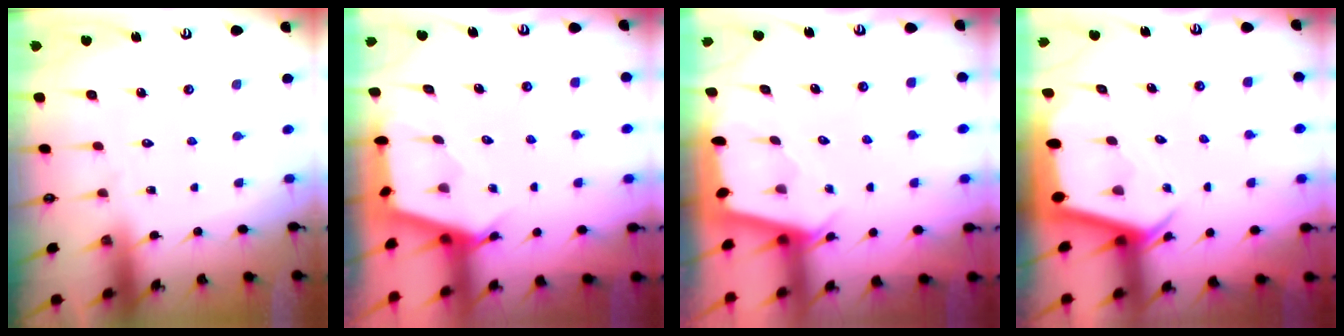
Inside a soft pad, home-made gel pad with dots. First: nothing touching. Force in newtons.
{"total": 2.7, "press": 2.7, "slide": 0.3}
{"total": 2.1, "press": 2.1, "slide": 0.3}
{"total": 3.2, "press": 3.2, "slide": 0.3}